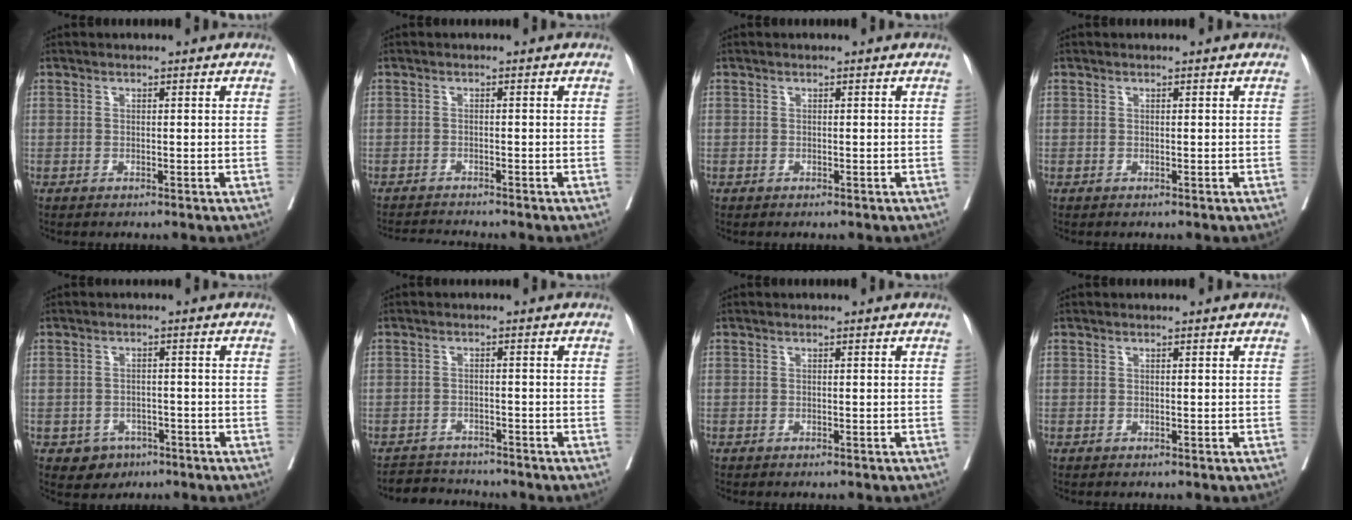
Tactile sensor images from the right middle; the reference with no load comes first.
{"total": 3.2, "force": [-3.0, -0.8, 0.3], "torque": [-0.004, -0.017, -0.051]}
{"total": 0.6, "force": [0.5, 0.3, -0.1], "torque": [0.008, 0.009, 0.005]}
{"total": 0.0}
{"total": 3.1, "force": [-1.3, 2.8, 0.6], "torque": [-0.004, 0.012, -0.012]}
{"total": 3.7, "force": [-3.6, 0.5, -0.5], "torque": [0.011, -0.002, -0.061]}
{"total": 0.0}
{"total": 0.0}